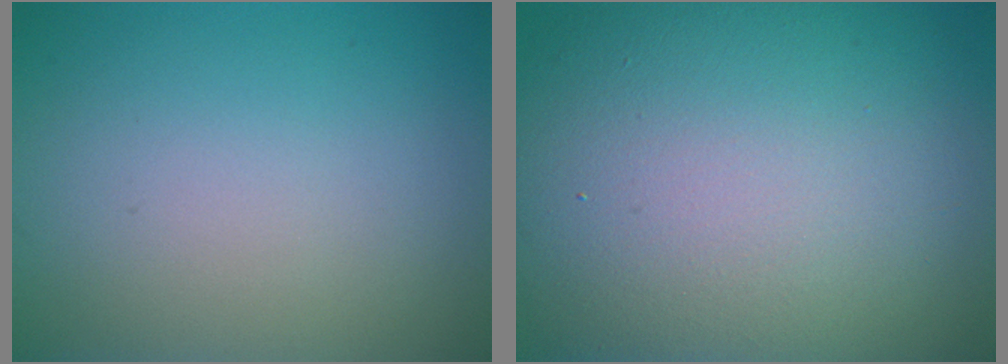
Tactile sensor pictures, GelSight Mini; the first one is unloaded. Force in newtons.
{"total": 16.9, "press": 16.9, "slide": 1.0}